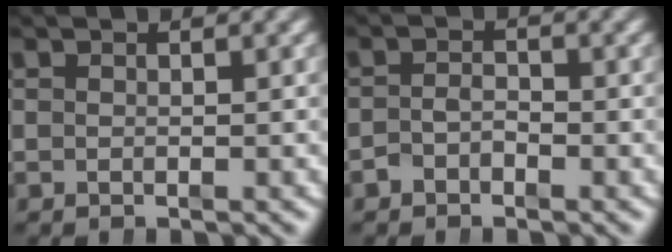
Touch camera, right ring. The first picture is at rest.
{"total": 1.7, "force": [-1.2, 1.1, 0.5], "torque": [-0.011, -0.010, -0.020]}